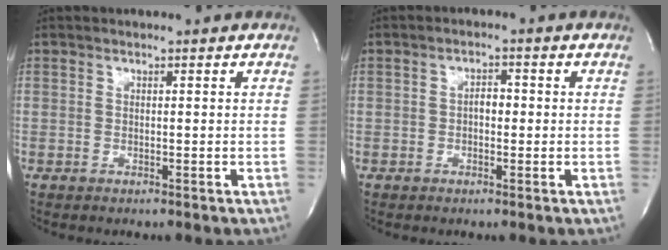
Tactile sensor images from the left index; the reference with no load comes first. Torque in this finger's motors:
{"motor_torque": [0.05, -0.02, 0.00, 0.00]}